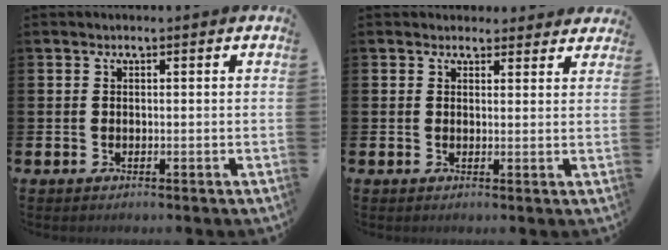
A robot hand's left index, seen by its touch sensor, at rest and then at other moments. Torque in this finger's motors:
{"motor_torque": [0.74, -1.40, -0.03, 0.00]}